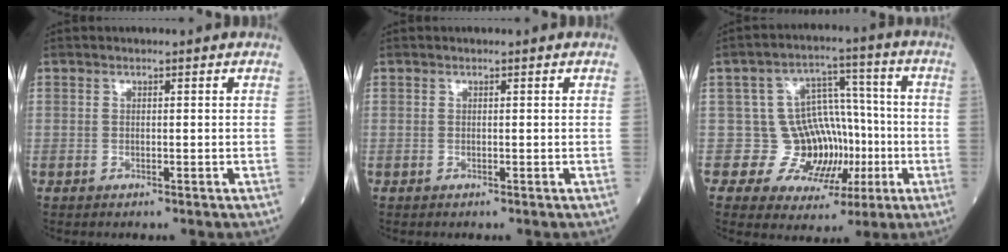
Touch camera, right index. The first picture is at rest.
{"total": 0.0}
{"total": 9.4, "force": [-1.8, 8.5, 3.5], "torque": [-0.031, 0.035, -0.016]}